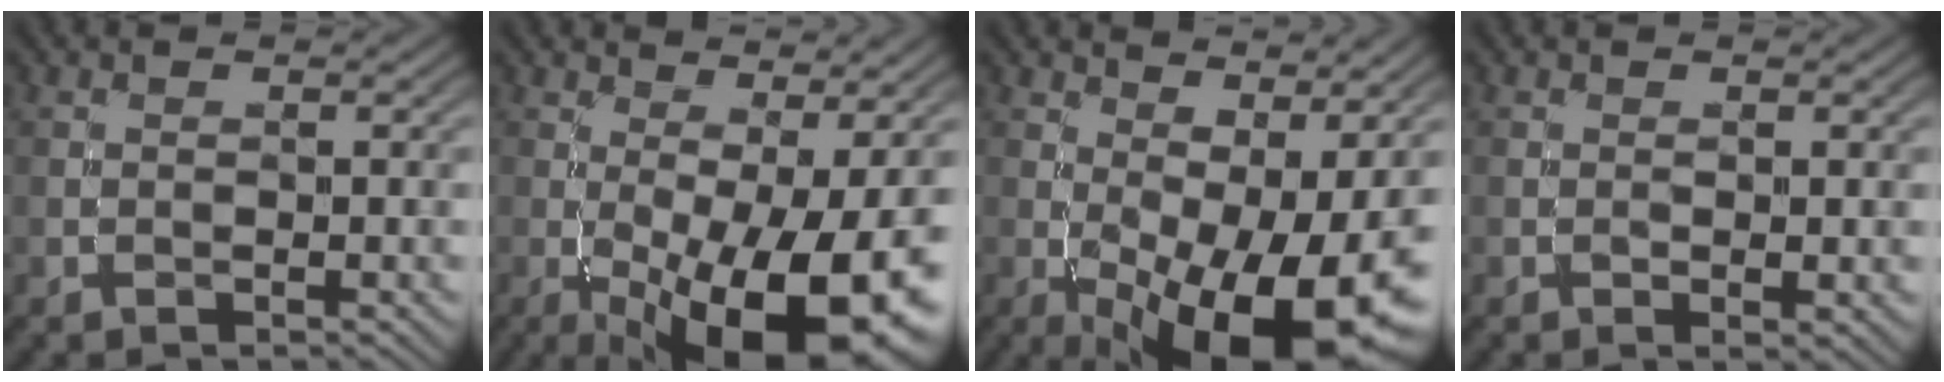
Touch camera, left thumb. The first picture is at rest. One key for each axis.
{"total": 15.7, "fx": -4.2, "fy": 5.2, "fz": 14.2, "tx": -0.211, "ty": -0.009, "tz": -0.056}
{"total": 15.7, "fx": -2.6, "fy": 6.0, "fz": 14.3, "tx": -0.209, "ty": -0.007, "tz": -0.025}
{"total": 1.4, "fx": -0.2, "fy": 0.5, "fz": 1.3, "tx": -0.019, "ty": -0.001, "tz": -0.002}